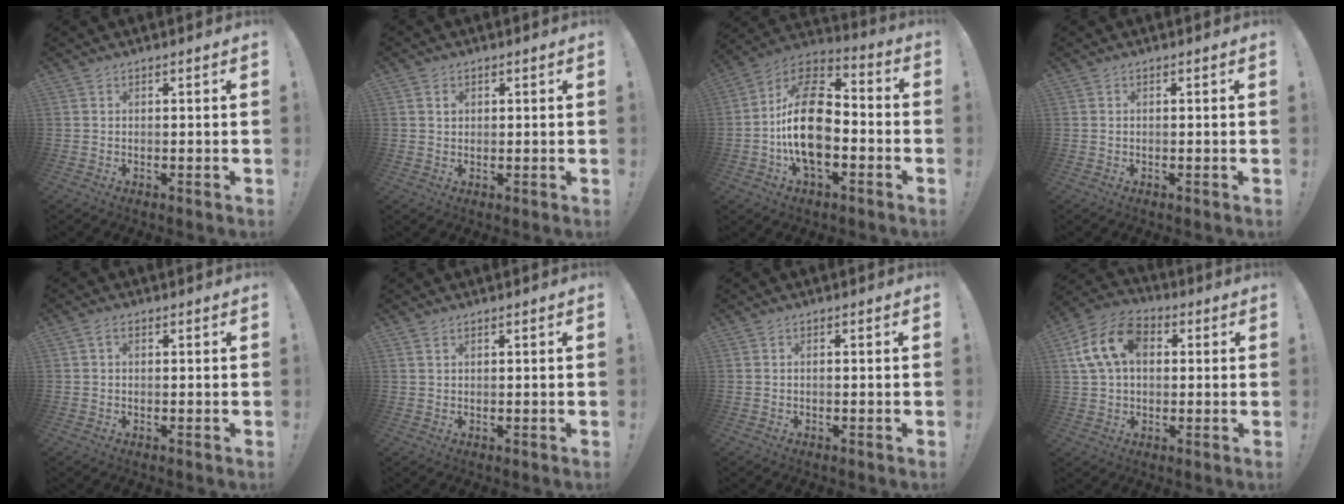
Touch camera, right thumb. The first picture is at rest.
{"total": 1.6, "force": [0.8, 1.3, 0.5], "torque": [0.002, -0.003, 0.012]}
{"total": 20.7, "force": [-3.0, 12.1, 16.5], "torque": [-0.306, 0.024, -0.047]}
{"total": 0.0}
{"total": 1.6, "force": [0.3, 1.2, 1.1], "torque": [-0.026, 0.007, 0.006]}
{"total": 1.3, "force": [0.9, 0.6, 0.7], "torque": [-0.012, 0.000, 0.017]}
{"total": 0.5, "force": [-0.3, 0.0, 0.4], "torque": [-0.013, 0.001, -0.005]}
{"total": 15.1, "force": [3.8, 10.4, 10.2], "torque": [-0.192, 0.008, 0.074]}